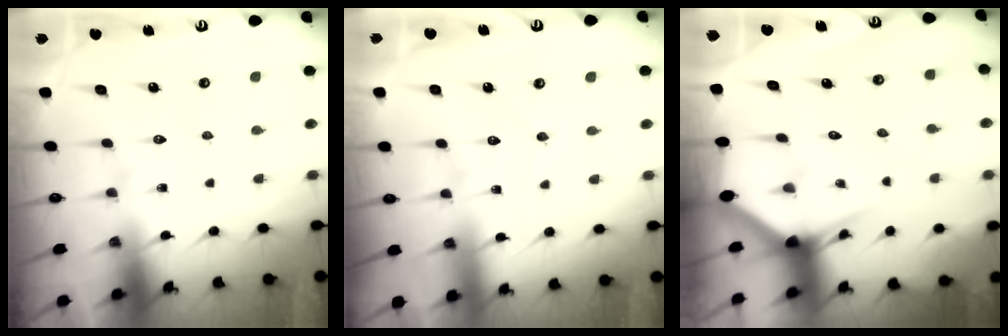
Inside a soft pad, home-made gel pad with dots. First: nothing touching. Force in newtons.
{"total": 2.1, "press": 2.1, "slide": 0.1}
{"total": 2.7, "press": 2.7, "slide": 0.1}